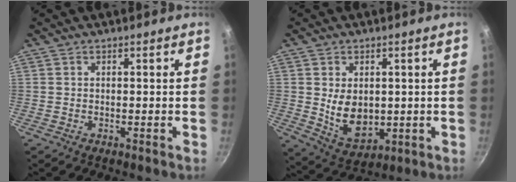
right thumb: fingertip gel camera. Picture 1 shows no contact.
{"total": 9.1, "force": [0.5, 6.2, 6.6], "torque": [-0.092, -0.020, 0.030]}